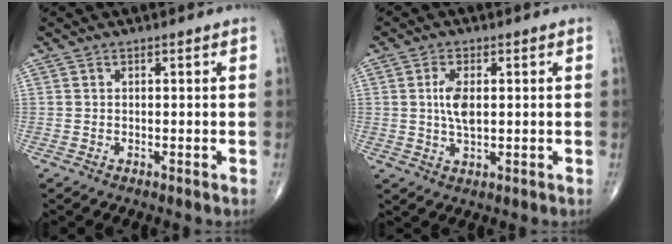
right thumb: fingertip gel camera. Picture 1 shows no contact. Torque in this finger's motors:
{"motor_torque": [0.93, 1.10, 0.72, -0.07, 0.03]}